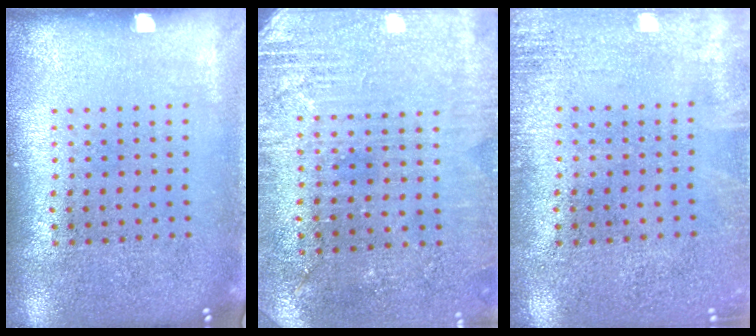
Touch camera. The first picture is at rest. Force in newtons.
{"total": 2.8, "press": 2.7, "slide": 0.8}
{"total": 1.5, "press": 1.5, "slide": 0.2}